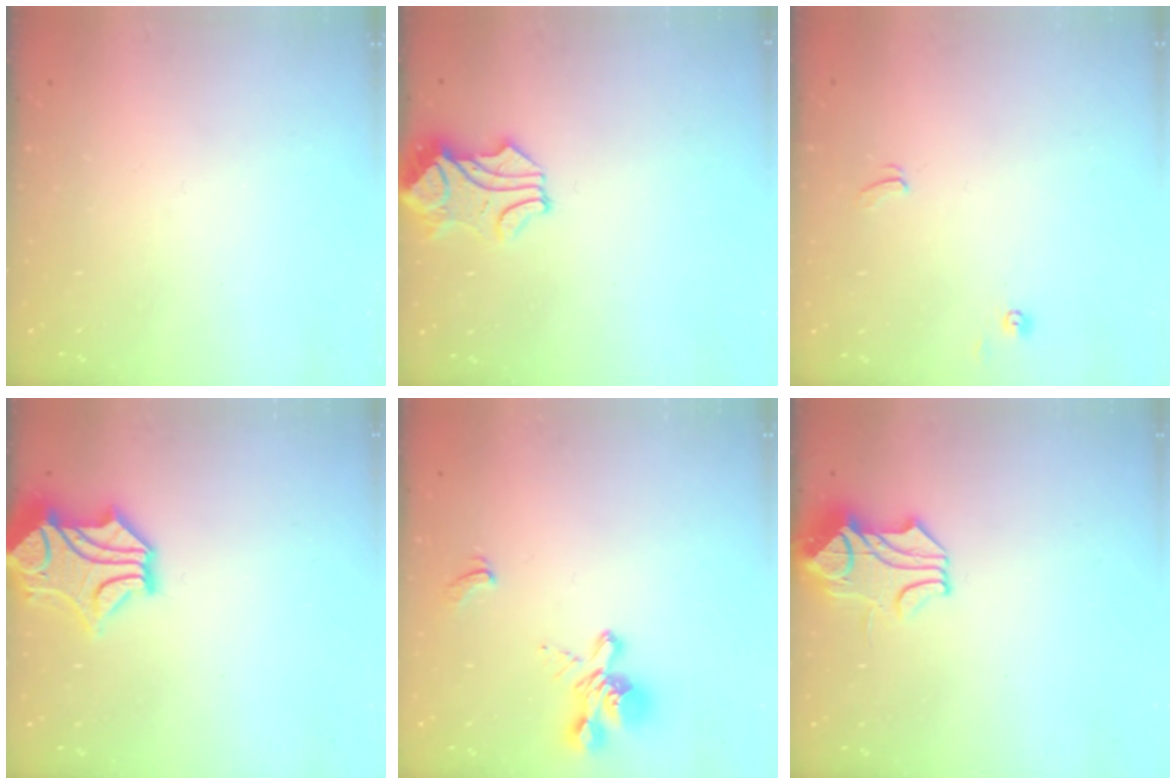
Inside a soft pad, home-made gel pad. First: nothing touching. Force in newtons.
{"total": 0.9, "press": 0.7, "slide": 0.7}
{"total": 0.6, "press": 0.6, "slide": 0.3}
{"total": 5.1, "press": 4.8, "slide": 1.8}
{"total": 2.8, "press": 2.5, "slide": 1.1}
{"total": 1.4, "press": 0.3, "slide": 1.3}